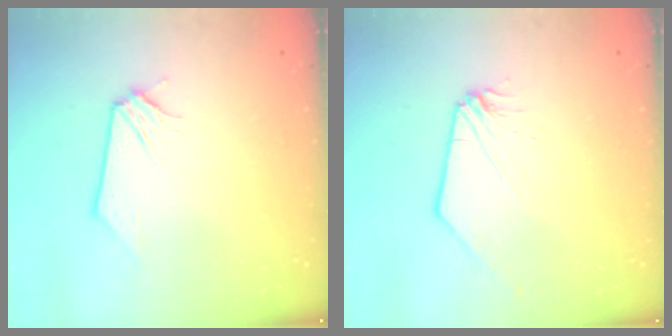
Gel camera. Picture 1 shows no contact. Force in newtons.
{"total": 0.0}